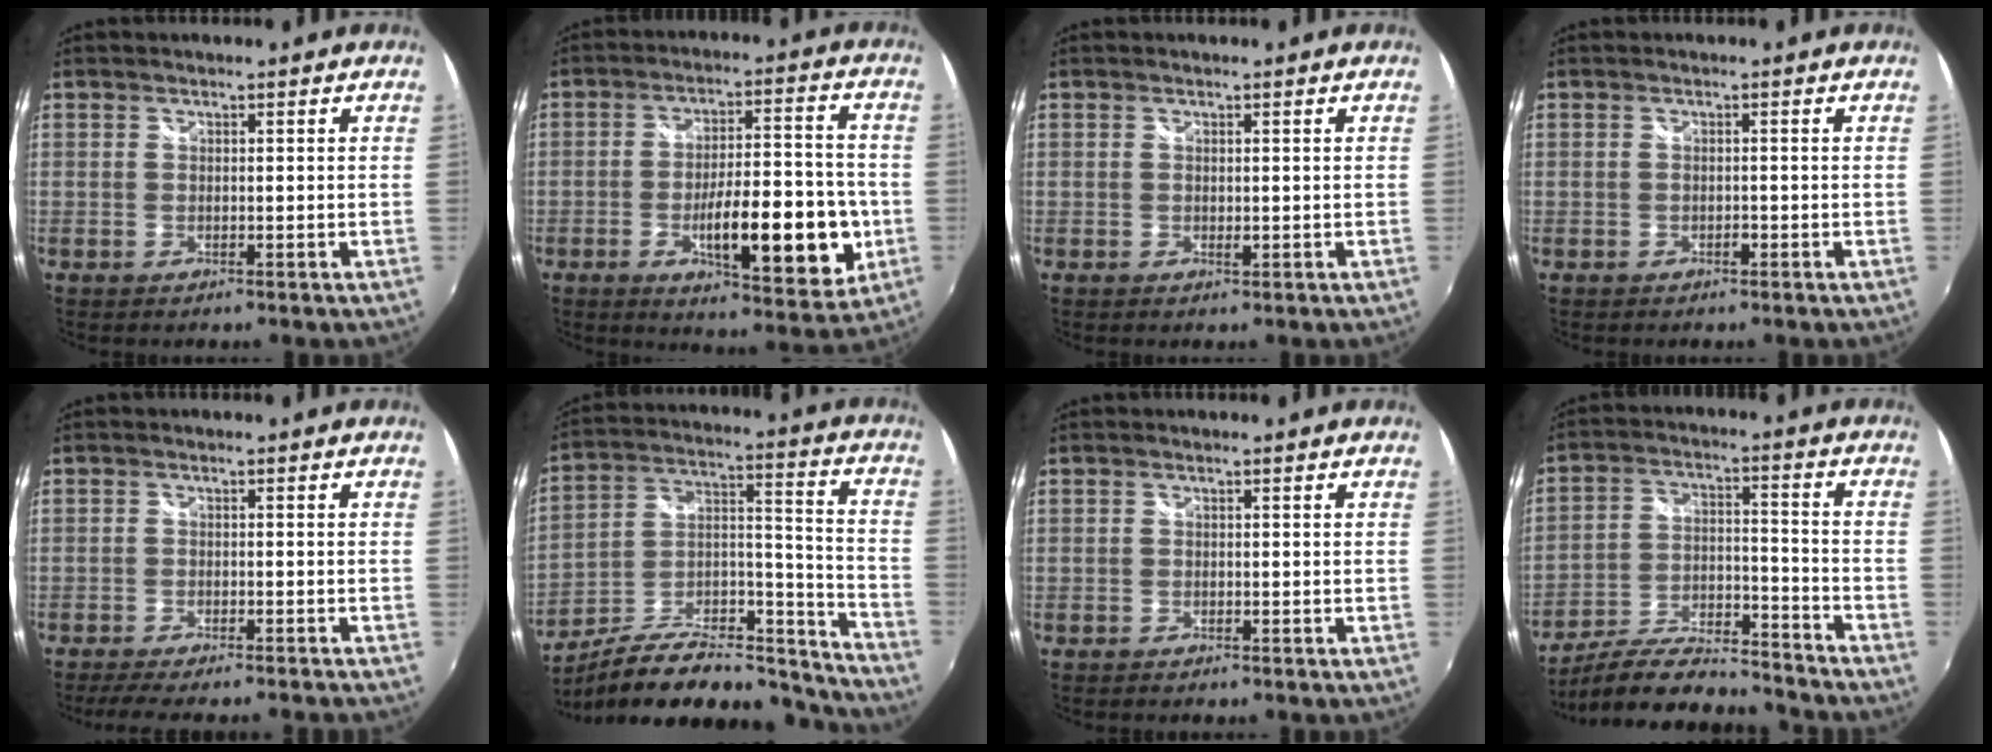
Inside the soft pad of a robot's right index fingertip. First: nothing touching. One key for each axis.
{"total": 17.3, "fx": -4.8, "fy": 5.4, "fz": 15.7, "tx": -0.247, "ty": -0.010, "tz": -0.062}
{"total": 1.0, "fx": 0.0, "fy": 0.3, "fz": 0.9, "tx": -0.015, "ty": -0.001, "tz": -0.001}
{"total": 0.8, "fx": -0.5, "fy": 0.5, "fz": 0.6, "tx": -0.010, "ty": 0.001, "tz": -0.007}
{"total": 10.7, "fx": -9.4, "fy": 1.1, "fz": 4.9, "tx": -0.106, "ty": -0.020, "tz": -0.139}
{"total": 22.8, "fx": -17.8, "fy": 7.3, "fz": 12.2, "tx": -0.189, "ty": 0.012, "tz": -0.275}
{"total": 1.4, "fx": -1.3, "fy": 0.4, "fz": 0.4, "tx": -0.016, "ty": -0.007, "tz": -0.024}
{"total": 19.2, "fx": -16.8, "fy": 4.0, "fz": 8.4, "tx": -0.156, "ty": -0.017, "tz": -0.259}